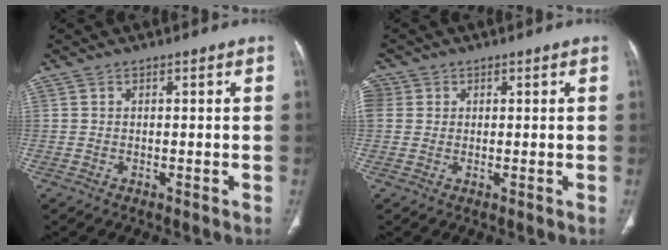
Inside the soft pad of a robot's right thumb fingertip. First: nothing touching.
{"total": 5.8, "force": [1.5, 5.2, 2.1], "torque": [-0.056, 0.017, 0.033]}